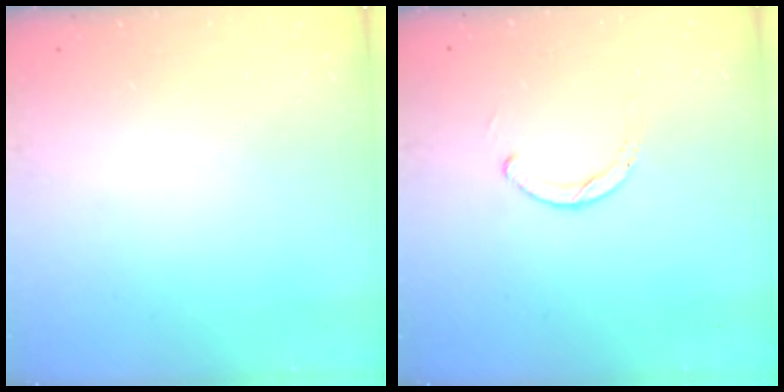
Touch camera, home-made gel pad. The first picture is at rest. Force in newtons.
{"total": 1.9, "press": 1.9, "slide": 0.2}